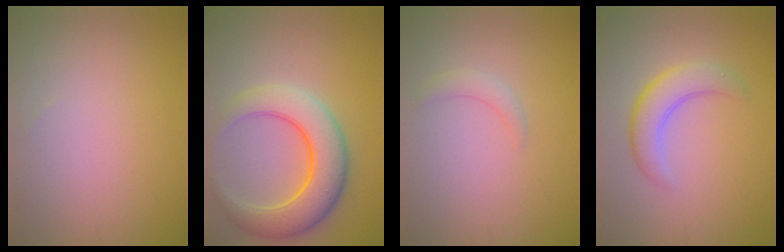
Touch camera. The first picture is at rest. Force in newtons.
{"total": 7.0, "press": 7.0, "slide": 0.1}
{"total": 1.2, "press": 1.2, "slide": 0.2}
{"total": 3.6, "press": 3.6, "slide": 0.2}